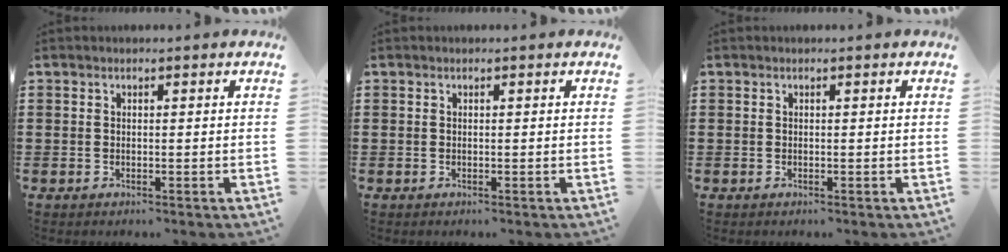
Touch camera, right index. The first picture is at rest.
{"total": 0.0}
{"total": 0.0}